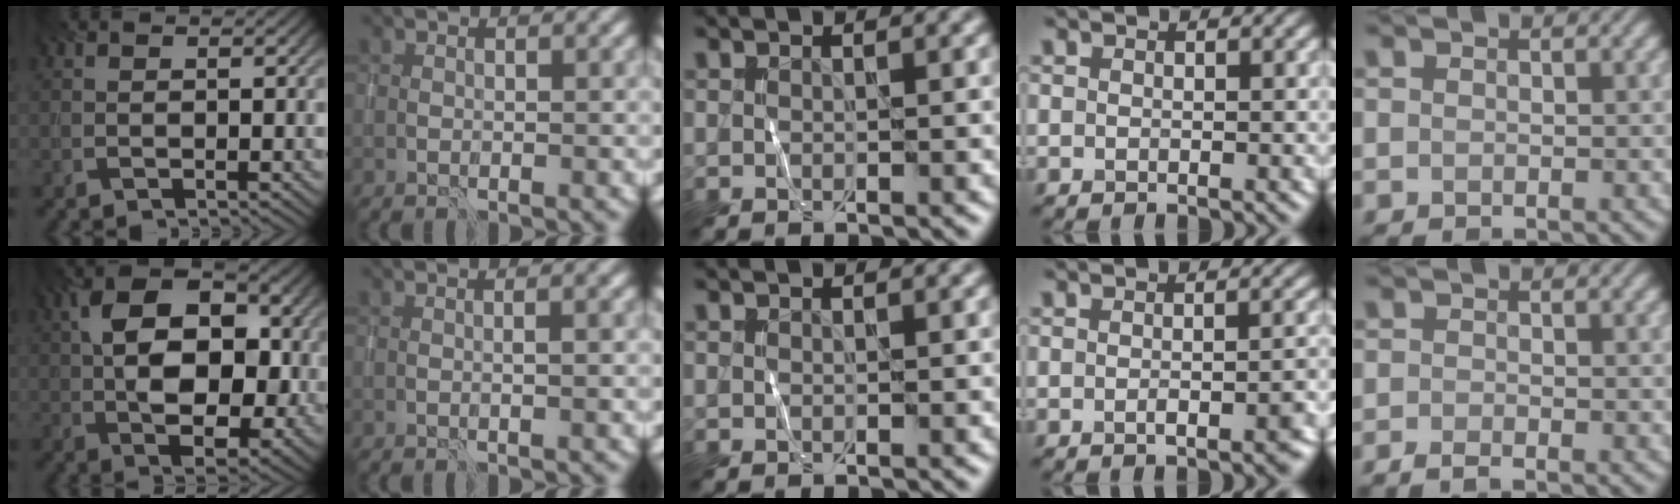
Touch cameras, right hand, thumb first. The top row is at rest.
{"thumb": {"total": 12.3, "force": [1.4, 7.7, 9.6], "torque": [-0.165, 0.006, 0.020]}, "index": {"total": 1.1, "force": [0.1, 0.2, 1.1], "torque": [-0.017, 0.003, -0.003]}, "ring": {"total": 2.8, "force": [-1.2, 0.8, 2.4], "torque": [-0.028, 0.005, -0.017]}, "little": {"total": 1.1, "force": [-0.9, 0.2, 0.6], "torque": [0.001, -0.009, -0.020]}}